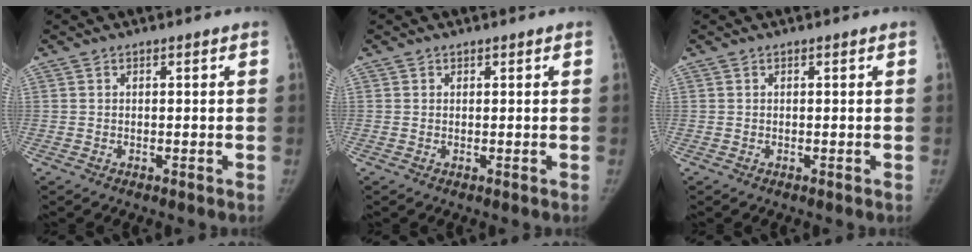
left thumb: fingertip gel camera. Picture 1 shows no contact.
{"total": 0.0}
{"total": 0.0}